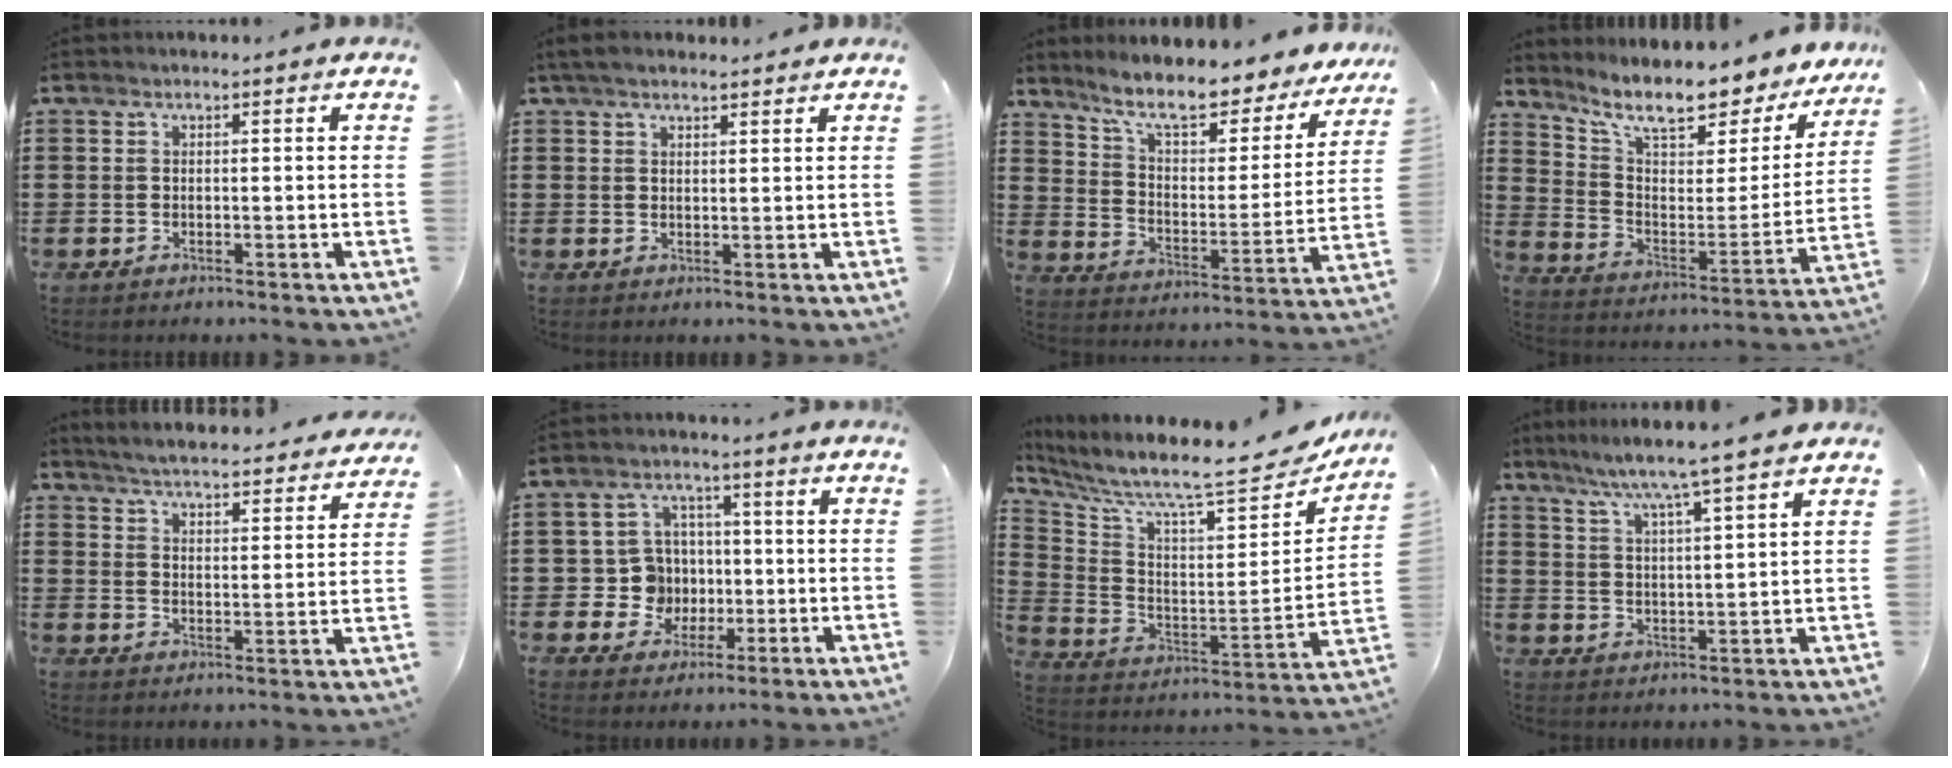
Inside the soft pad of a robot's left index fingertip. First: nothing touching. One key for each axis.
{"total": 2.8, "fx": 2.2, "fy": 0.8, "fz": 1.5, "tx": -0.034, "ty": 0.006, "tz": 0.042}
{"total": 9.3, "fx": 7.9, "fy": 1.2, "fz": 4.8, "tx": -0.115, "ty": -0.050, "tz": 0.130}
{"total": 10.0, "fx": 8.3, "fy": 2.1, "fz": 5.2, "tx": -0.113, "ty": -0.065, "tz": 0.135}
{"total": 4.5, "fx": 4.4, "fy": -0.5, "fz": 0.7, "tx": -0.037, "ty": -0.037, "tz": 0.072}
{"total": 7.1, "fx": 0.0, "fy": 6.9, "fz": 1.9, "tx": -0.057, "ty": 0.013, "tz": 0.006}
{"total": 7.5, "fx": 6.9, "fy": 0.3, "fz": 3.0, "tx": -0.080, "ty": -0.078, "tz": 0.107}
{"total": 5.7, "fx": 4.8, "fy": -1.5, "fz": 2.7, "tx": -0.072, "ty": -0.034, "tz": 0.077}